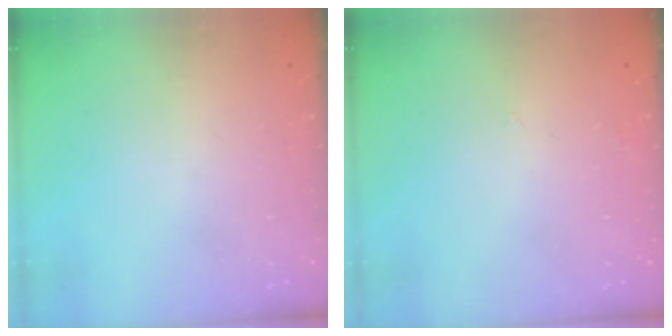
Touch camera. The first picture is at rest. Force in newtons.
{"total": 2.3, "press": 2.3, "slide": 0.5}